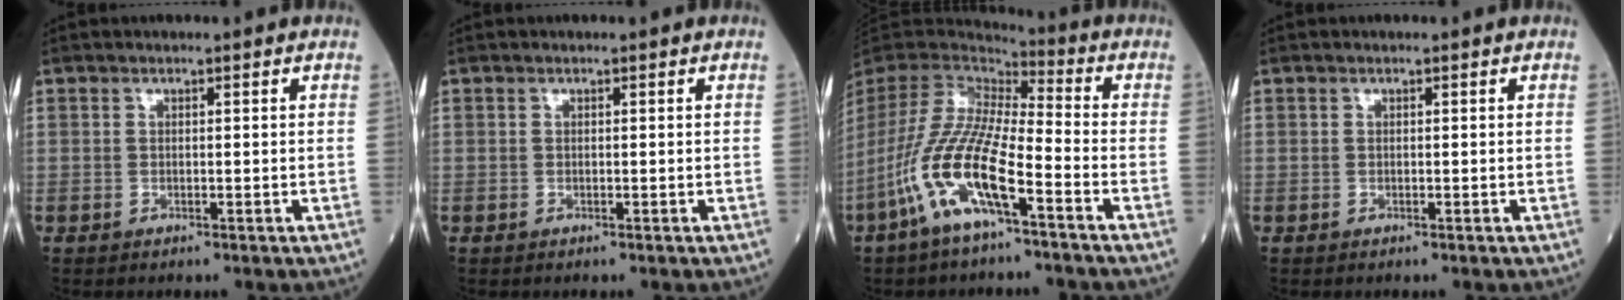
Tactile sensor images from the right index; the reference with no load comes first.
{"total": 0.0}
{"total": 14.8, "force": [-6.9, 2.4, 12.9], "torque": [-0.277, -0.019, -0.136]}
{"total": 0.0}